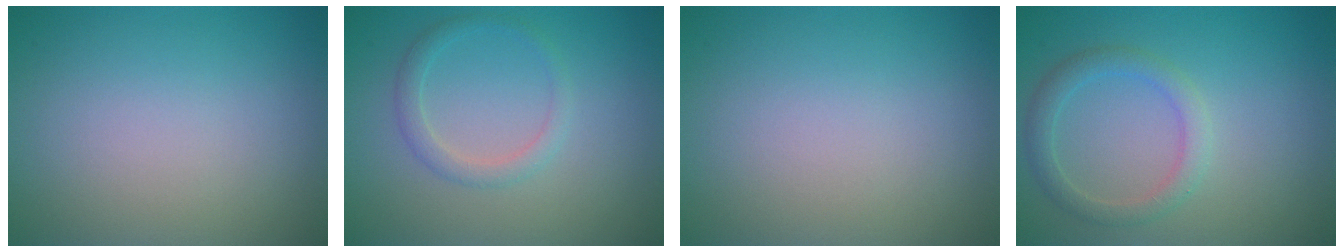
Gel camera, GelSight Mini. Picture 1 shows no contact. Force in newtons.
{"total": 1.7, "press": 1.7, "slide": 0.1}
{"total": 0.0}
{"total": 2.3, "press": 2.3, "slide": 0.1}